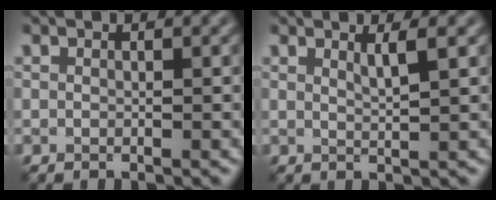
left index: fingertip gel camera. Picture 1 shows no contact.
{"total": 1.9, "force": [1.0, 0.4, 1.6], "torque": [-0.017, 0.001, 0.011]}